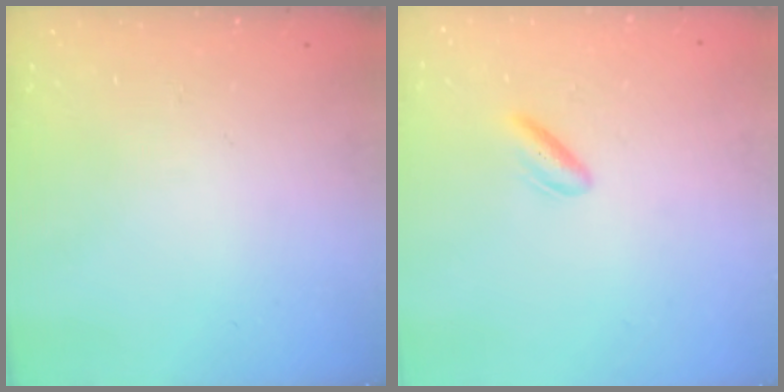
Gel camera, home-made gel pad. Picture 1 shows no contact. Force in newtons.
{"total": 2.4, "press": 2.2, "slide": 1.1}